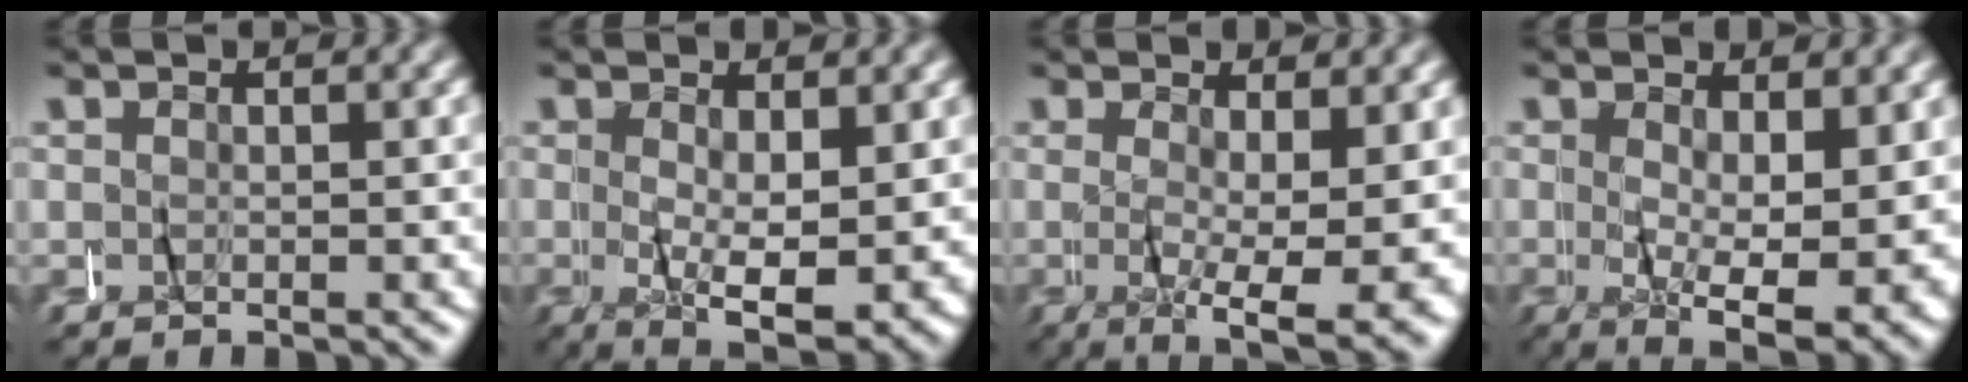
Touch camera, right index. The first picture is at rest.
{"total": 6.3, "force": [-1.0, 2.2, 5.8], "torque": [-0.082, -0.020, -0.011]}
{"total": 5.9, "force": [-1.8, 0.9, 5.5], "torque": [-0.075, -0.021, -0.024]}
{"total": 6.9, "force": [-0.8, 2.3, 6.5], "torque": [-0.091, -0.024, -0.007]}